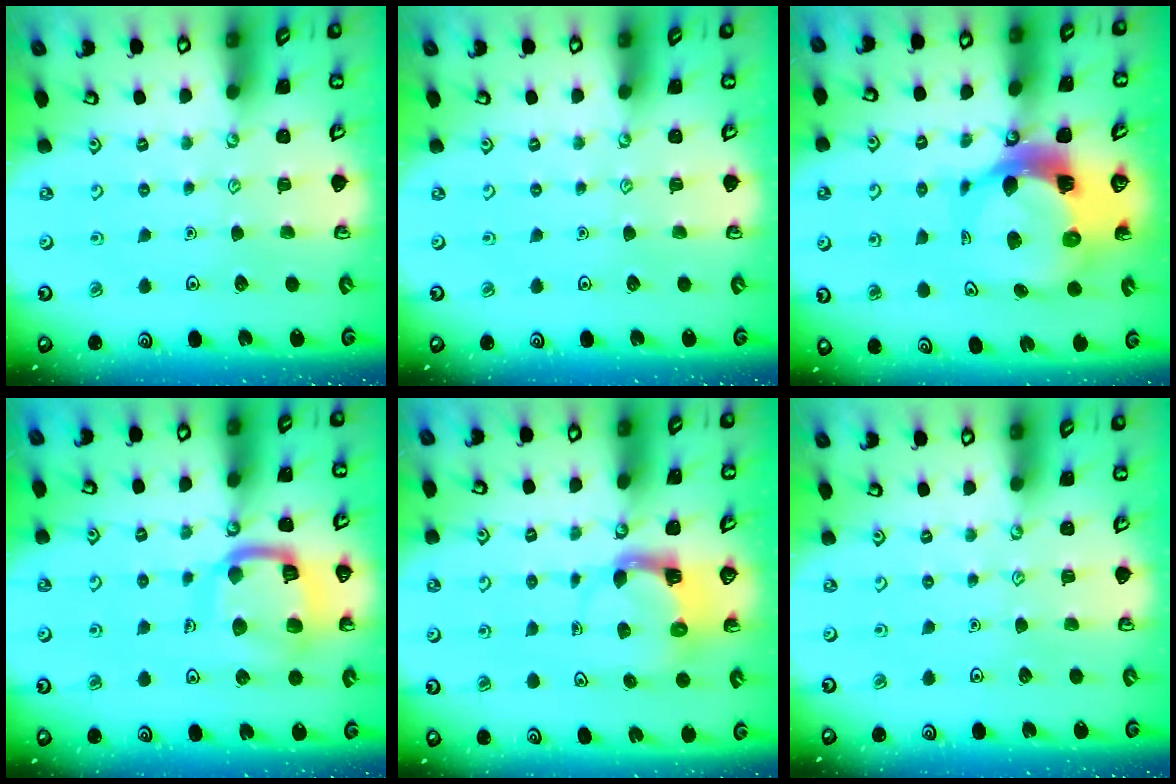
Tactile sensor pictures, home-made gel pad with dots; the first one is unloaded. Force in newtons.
{"total": 0.0}
{"total": 12.0, "press": 11.9, "slide": 1.3}
{"total": 15.4, "press": 15.3, "slide": 1.6}
{"total": 3.6, "press": 3.6, "slide": 0.4}
{"total": 0.0}